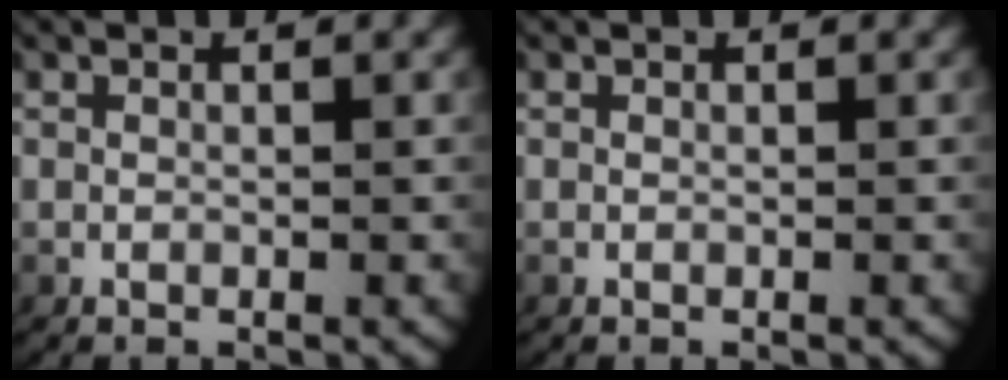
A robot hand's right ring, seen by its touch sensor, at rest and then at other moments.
{"total": 0.0}